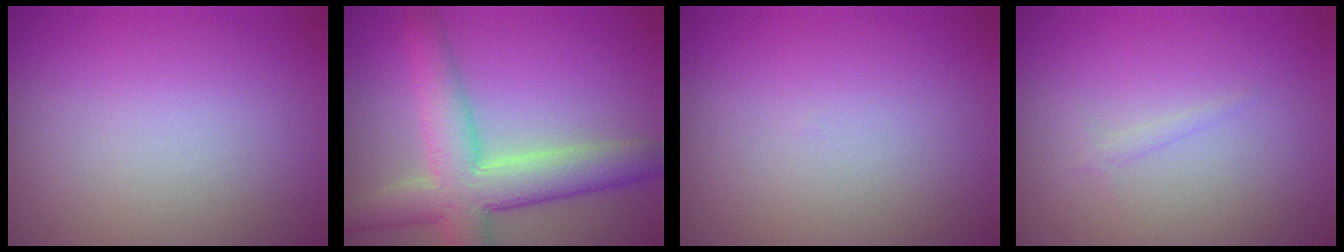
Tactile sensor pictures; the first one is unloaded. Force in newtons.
{"total": 7.2, "press": 7.2, "slide": 0.4}
{"total": 0.0}
{"total": 0.6, "press": 0.6, "slide": 0.0}